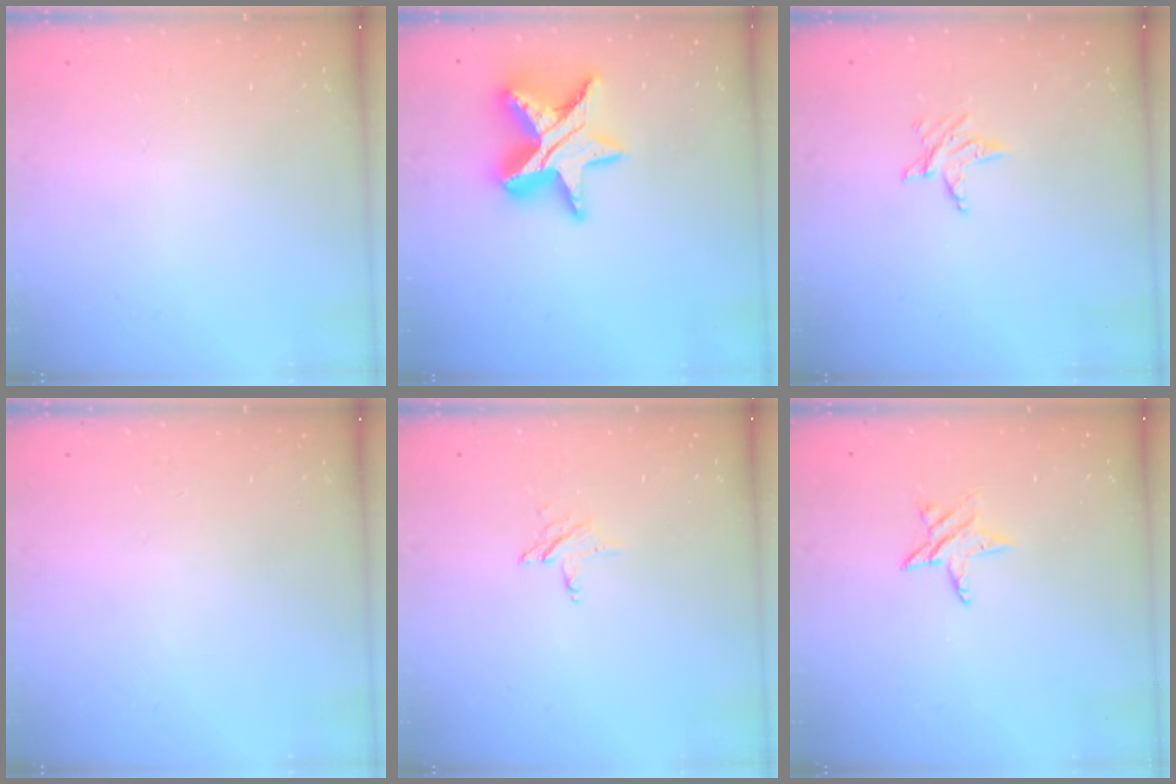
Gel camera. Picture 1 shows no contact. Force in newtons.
{"total": 16.3, "press": 16.2, "slide": 1.1}
{"total": 3.6, "press": 3.6, "slide": 0.5}
{"total": 0.0}
{"total": 3.7, "press": 3.6, "slide": 0.3}
{"total": 6.2, "press": 6.2, "slide": 0.4}